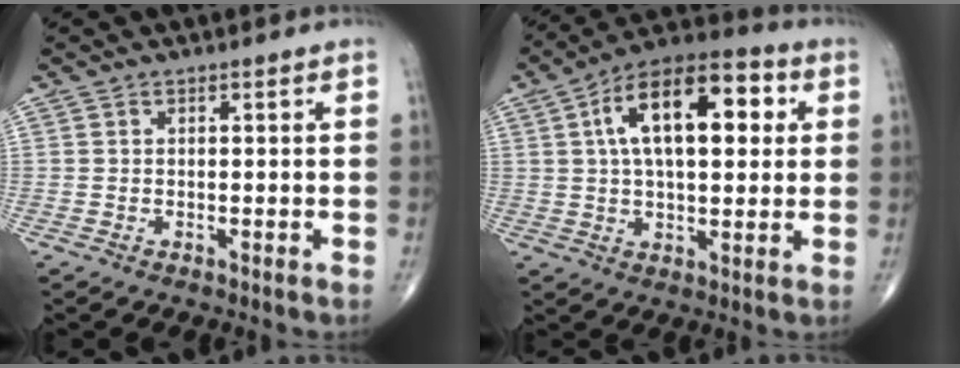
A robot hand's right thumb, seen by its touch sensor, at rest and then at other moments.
{"total": 19.4, "force": [4.8, 9.3, 16.3], "torque": [-0.239, 0.021, 0.066]}